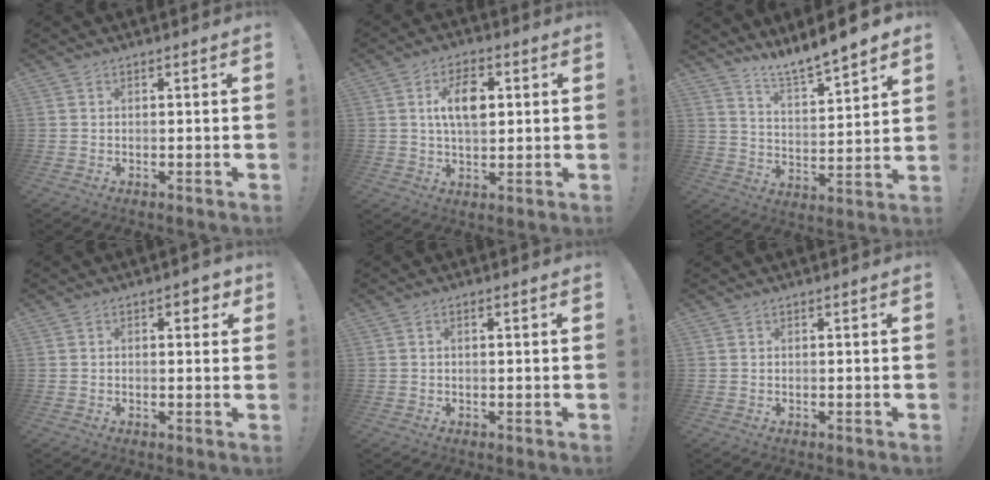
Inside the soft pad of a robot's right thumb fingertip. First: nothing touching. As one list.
[{"total": 10.1, "force": [2.2, 5.9, 7.9], "torque": [-0.114, 0.005, 0.036]}, {"total": 9.0, "force": [8.6, -0.1, 2.7], "torque": [-0.059, -0.073, 0.152]}, {"total": 3.4, "force": [1.0, 1.9, 2.7], "torque": [-0.021, -0.001, 0.010]}, {"total": 1.0, "force": [0.0, 0.4, 0.9], "torque": [-0.019, 0.004, 0.000]}, {"total": 0.0}]